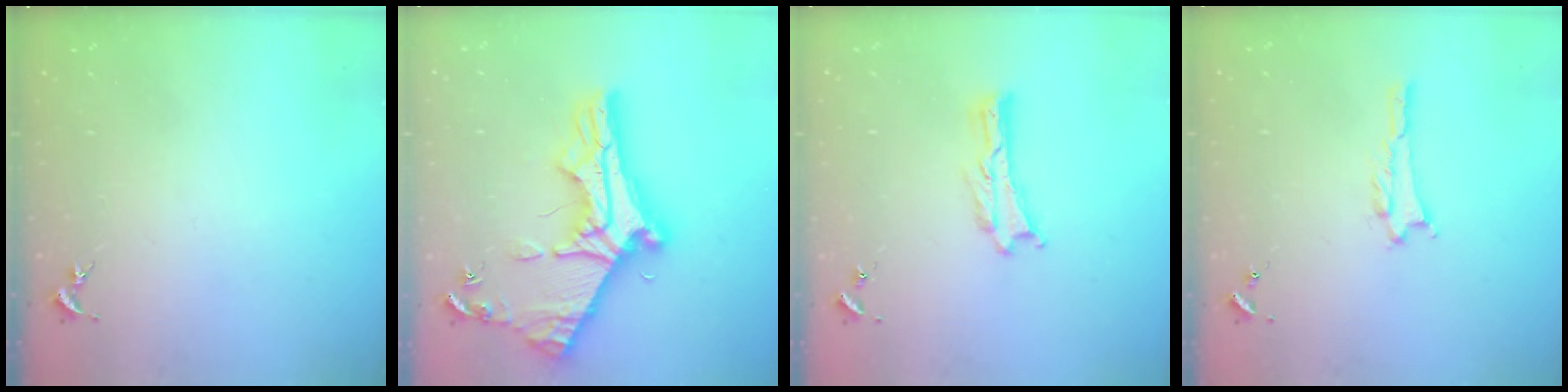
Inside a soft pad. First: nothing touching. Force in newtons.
{"total": 11.2, "press": 11.1, "slide": 1.2}
{"total": 0.0}
{"total": 0.6, "press": 0.6, "slide": 0.1}